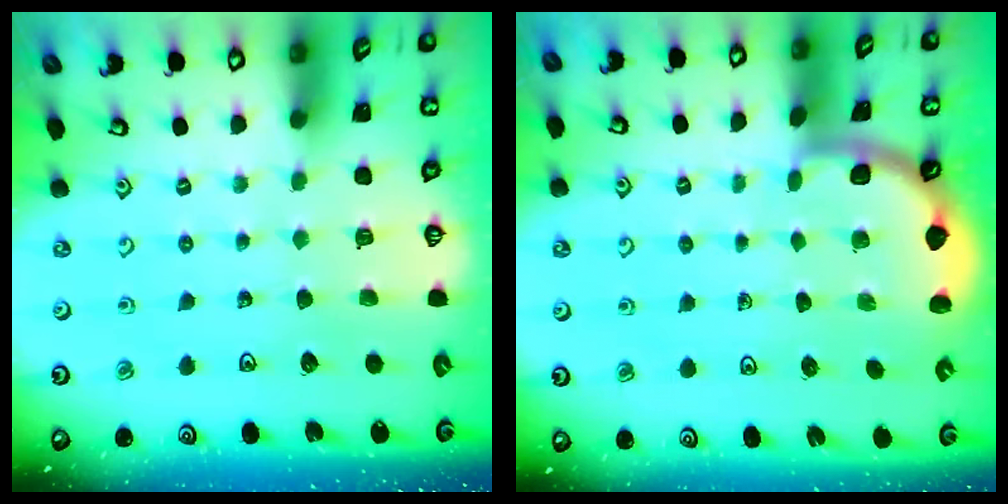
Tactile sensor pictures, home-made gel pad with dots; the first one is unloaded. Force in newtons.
{"total": 1.9, "press": 1.9, "slide": 0.0}